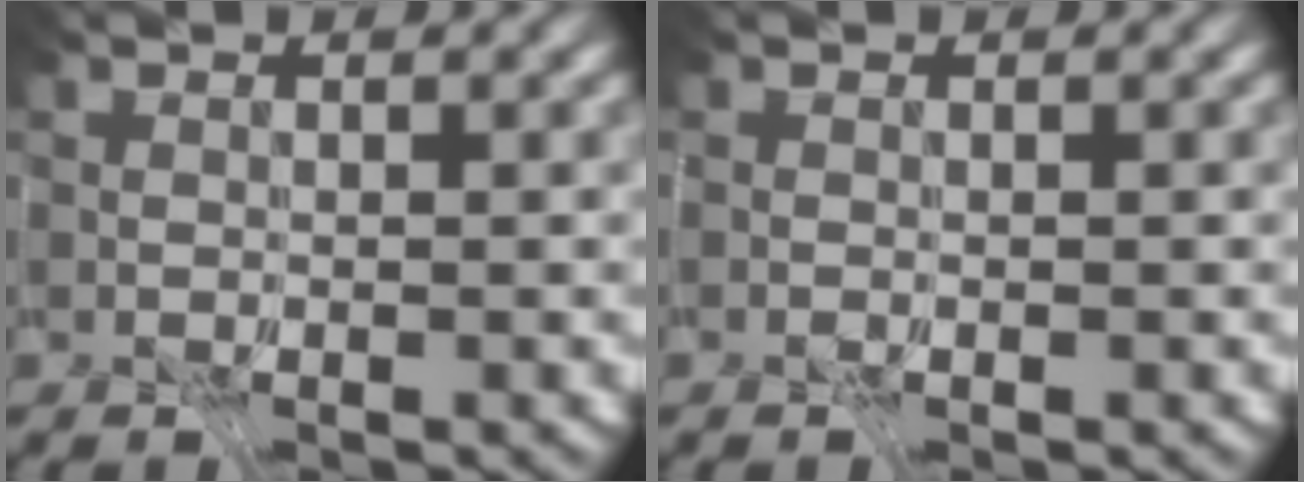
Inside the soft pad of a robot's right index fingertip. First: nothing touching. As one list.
[{"total": 0.0}]